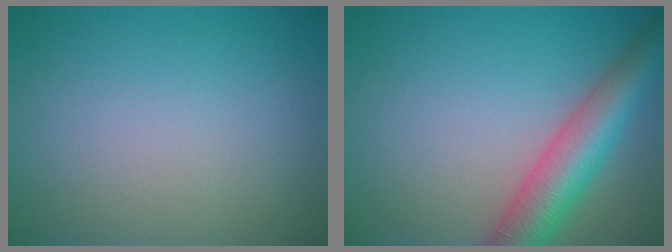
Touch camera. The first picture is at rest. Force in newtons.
{"total": 6.7, "press": 6.7, "slide": 0.3}